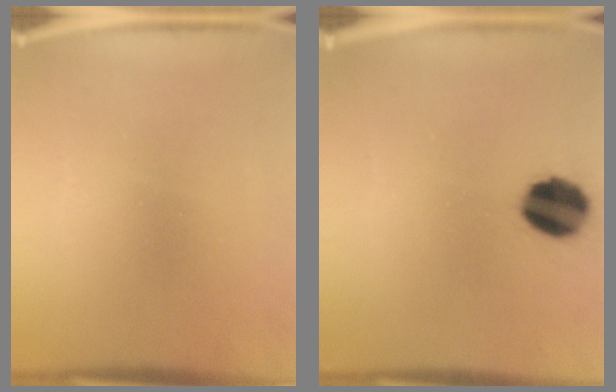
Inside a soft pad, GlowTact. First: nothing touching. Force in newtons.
{"total": 11.7}